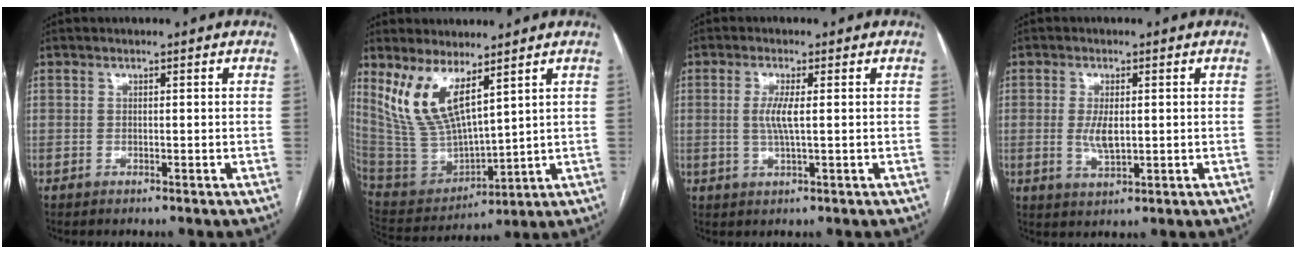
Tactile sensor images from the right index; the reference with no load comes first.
{"total": 12.1, "force": [7.2, 3.6, 9.0], "torque": [-0.199, -0.005, 0.162]}
{"total": 3.6, "force": [0.3, 0.1, 3.6], "torque": [-0.078, -0.007, 0.008]}
{"total": 4.2, "force": [0.0, 1.5, 3.9], "torque": [-0.082, -0.008, 0.004]}